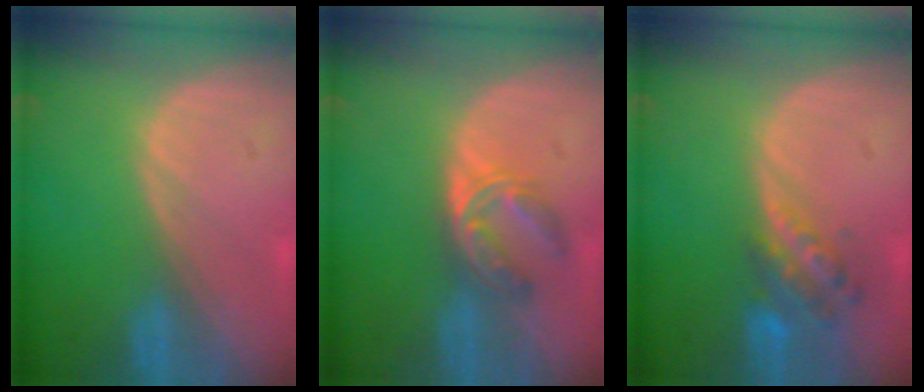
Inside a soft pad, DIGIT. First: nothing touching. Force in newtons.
{"total": 6.0, "press": 5.0, "slide": 3.3}
{"total": 5.7, "press": 5.0, "slide": 2.8}